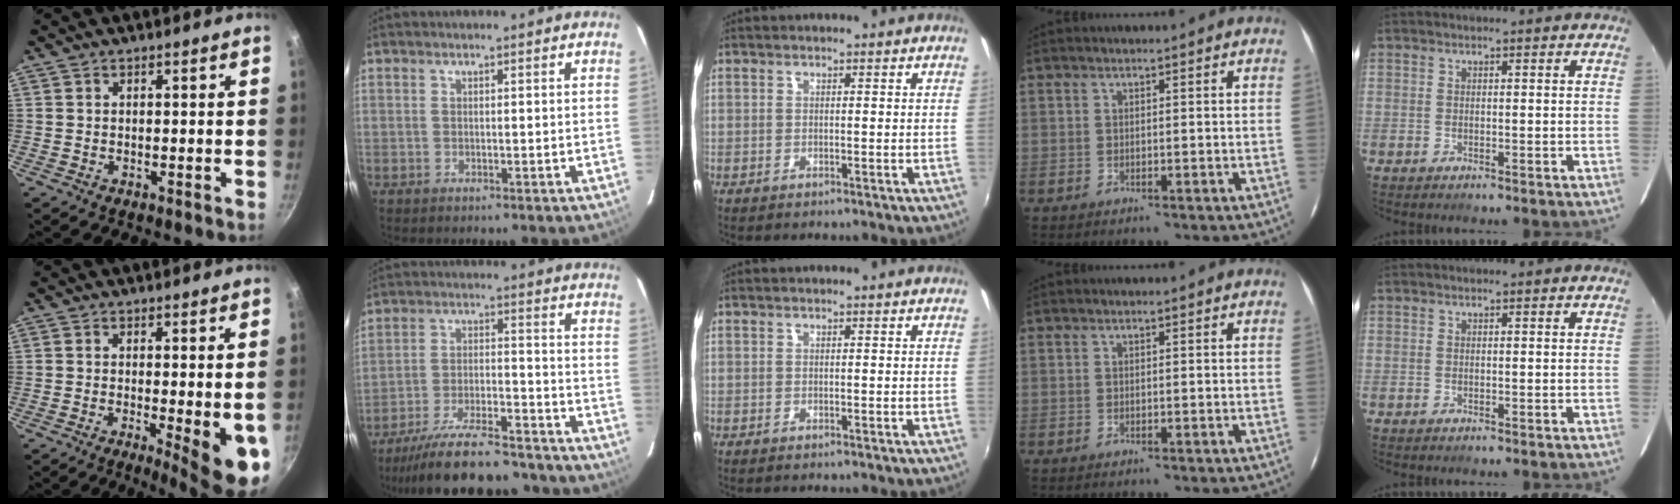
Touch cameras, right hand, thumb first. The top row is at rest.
{"thumb": {"total": 9.9, "force": [-2.4, 2.2, 9.4], "torque": [-0.111, -0.011, -0.024]}, "index": {"total": 23.0, "force": [-20.5, 5.3, 9.0], "torque": [-0.170, -0.013, -0.287]}}